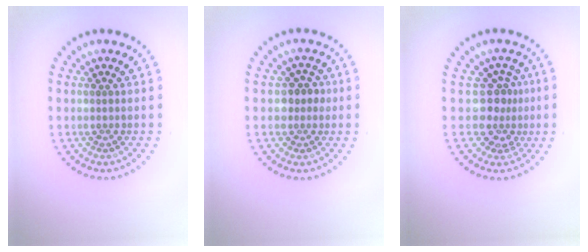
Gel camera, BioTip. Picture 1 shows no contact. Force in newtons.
{"total": 2.0, "press": 1.8, "slide": 0.9}
{"total": 3.1, "press": 2.2, "slide": 2.1}